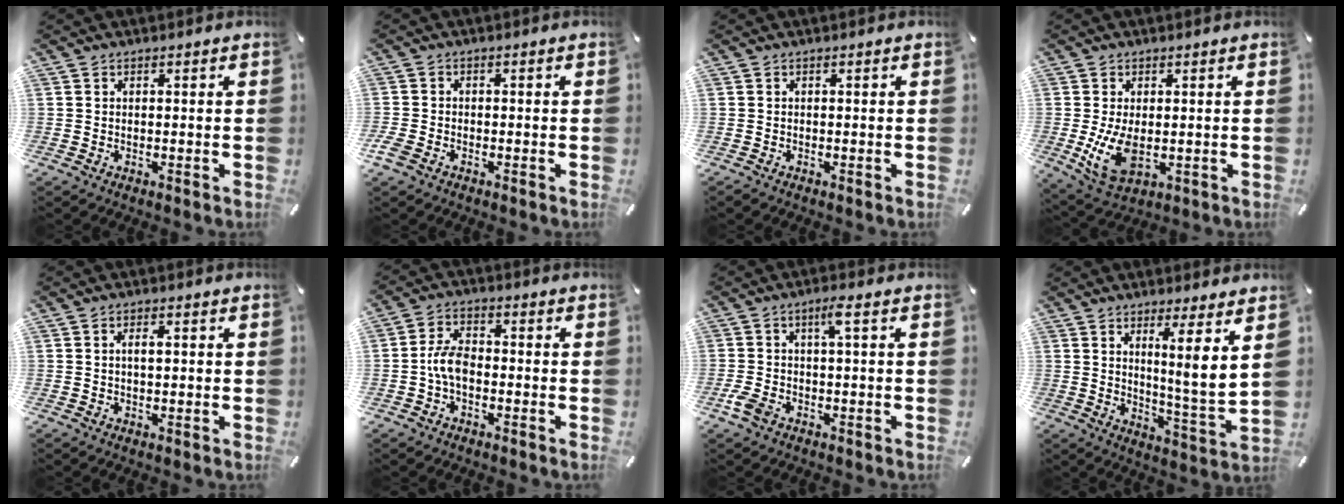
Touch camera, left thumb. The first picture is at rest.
{"total": 2.4, "force": [-1.6, 1.4, 1.0], "torque": [-0.025, 0.003, -0.031]}
{"total": 0.0}
{"total": 8.9, "force": [-0.5, 5.4, 7.0], "torque": [-0.150, -0.016, -0.007]}
{"total": 2.2, "force": [0.3, 1.0, 2.0], "torque": [-0.032, 0.000, 0.002]}
{"total": 6.1, "force": [-1.9, 3.8, 4.4], "torque": [-0.096, 0.012, -0.036]}
{"total": 5.1, "force": [-1.0, 1.8, 4.6], "torque": [-0.106, 0.005, -0.023]}
{"total": 9.3, "force": [4.5, -0.4, 8.2], "torque": [-0.122, -0.048, 0.066]}